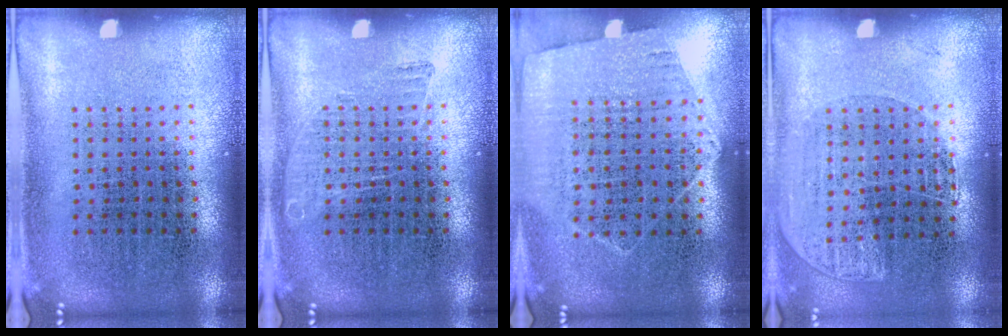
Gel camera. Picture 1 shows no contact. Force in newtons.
{"total": 0.8, "press": 0.8, "slide": 0.1}
{"total": 1.3, "press": 1.1, "slide": 0.6}
{"total": 1.1, "press": 1.1, "slide": 0.4}